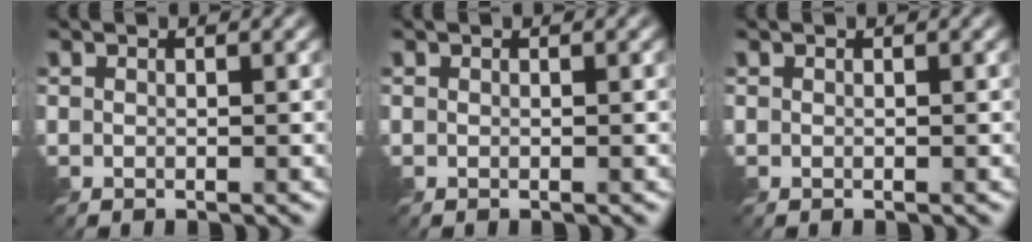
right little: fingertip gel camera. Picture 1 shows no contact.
{"total": 0.0}
{"total": 0.0}